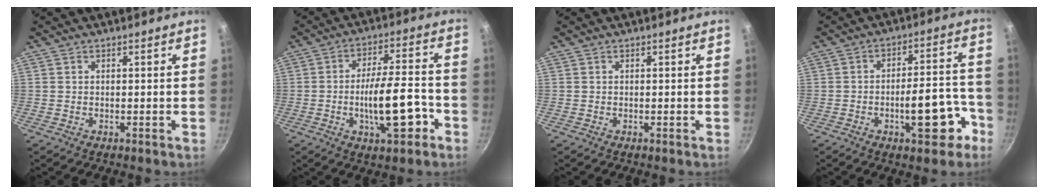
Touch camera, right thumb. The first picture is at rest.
{"total": 13.1, "force": [-4.4, 4.6, 11.5], "torque": [-0.164, 0.034, -0.065]}
{"total": 0.0}
{"total": 12.1, "force": [-5.4, 5.0, 9.6], "torque": [-0.095, 0.053, -0.071]}